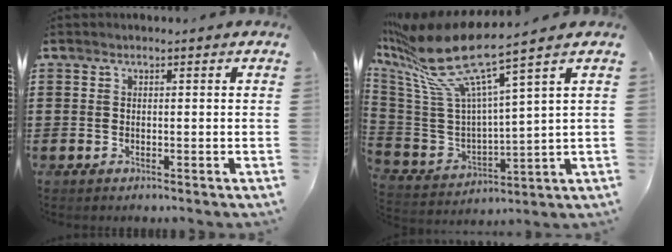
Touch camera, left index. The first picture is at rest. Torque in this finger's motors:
{"motor_torque": [1.50, -0.64, 1.05, 0.21]}